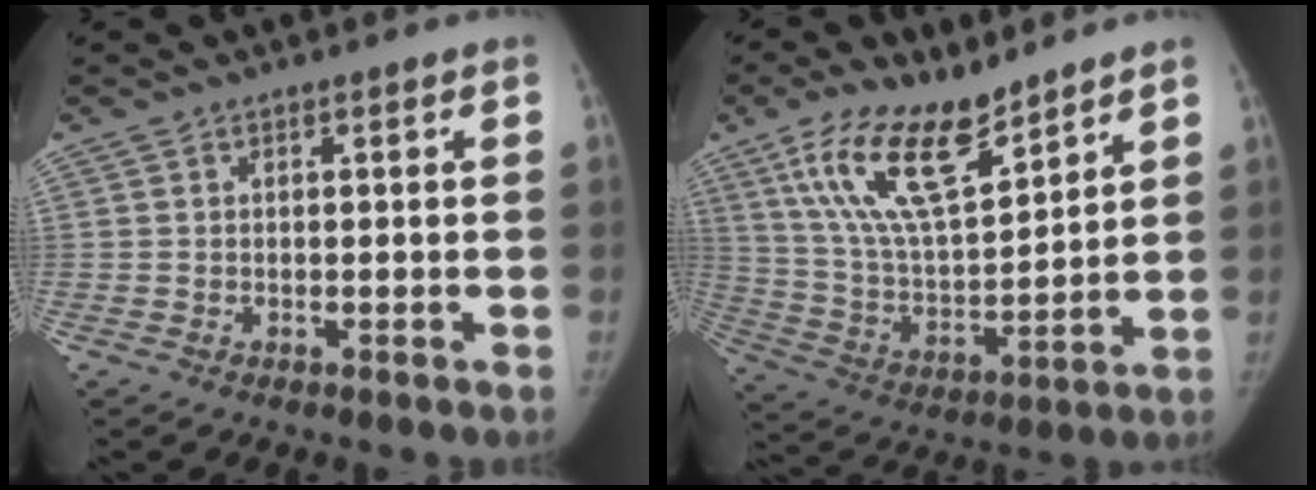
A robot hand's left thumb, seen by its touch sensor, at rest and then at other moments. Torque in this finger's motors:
{"motor_torque": [0.24, 0.31, 1.45, -1.32, 0.33]}